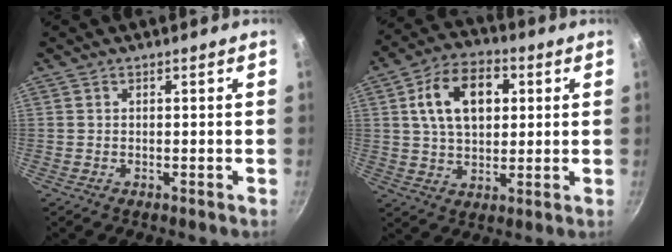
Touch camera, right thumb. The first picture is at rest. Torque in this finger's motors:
{"motor_torque": [-1.23, 1.65, 1.54, 0.52, 0.44]}